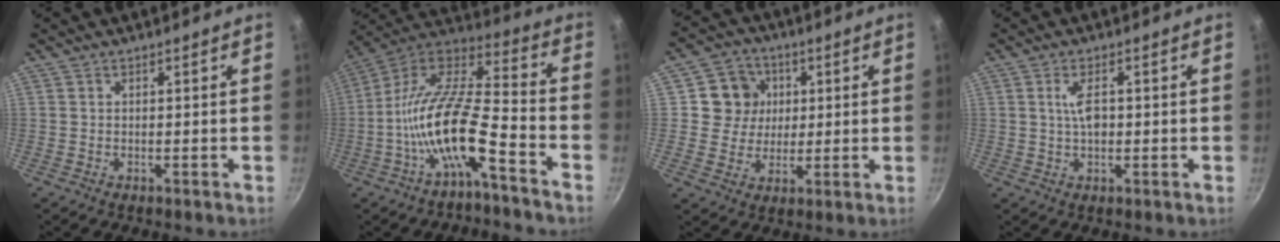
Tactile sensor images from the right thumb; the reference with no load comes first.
{"total": 16.9, "force": [-7.3, 5.1, 14.4], "torque": [-0.266, 0.066, -0.150]}
{"total": 11.5, "force": [2.2, 10.6, 3.7], "torque": [-0.034, 0.005, 0.028]}
{"total": 4.0, "force": [0.3, 1.7, 3.5], "torque": [-0.057, 0.006, 0.004]}